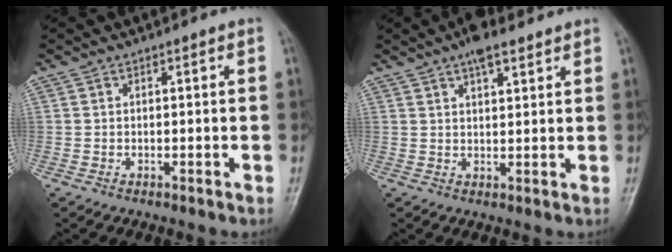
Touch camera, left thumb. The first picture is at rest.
{"total": 5.2, "force": [3.6, 2.0, 3.2], "torque": [-0.042, -0.008, 0.056]}